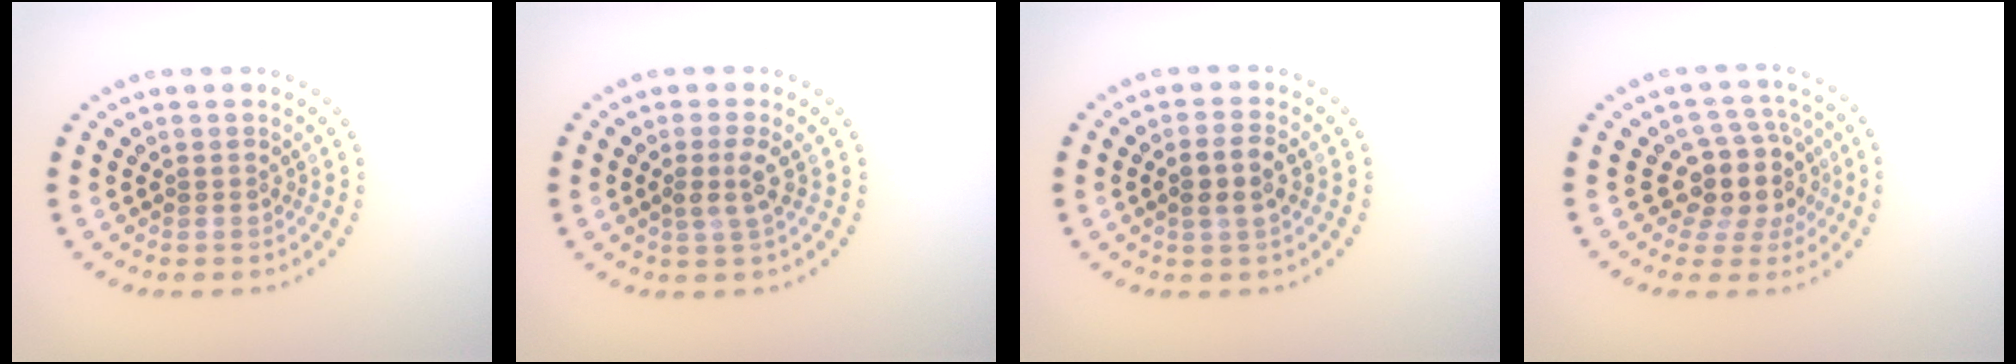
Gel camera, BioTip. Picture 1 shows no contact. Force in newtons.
{"total": 1.8, "press": 1.3, "slide": 1.3}
{"total": 2.7, "press": 2.6, "slide": 0.8}
{"total": 4.5, "press": 3.6, "slide": 2.6}